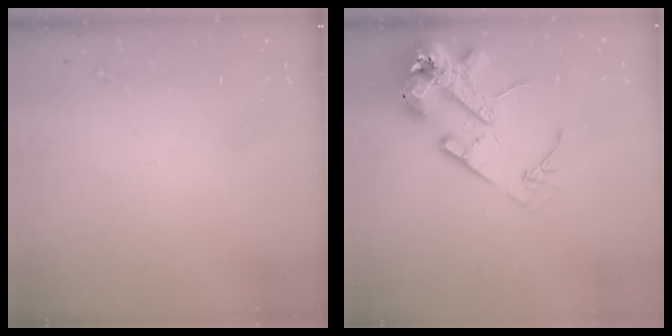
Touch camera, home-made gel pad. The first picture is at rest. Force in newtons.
{"total": 17.7, "press": 17.5, "slide": 2.4}